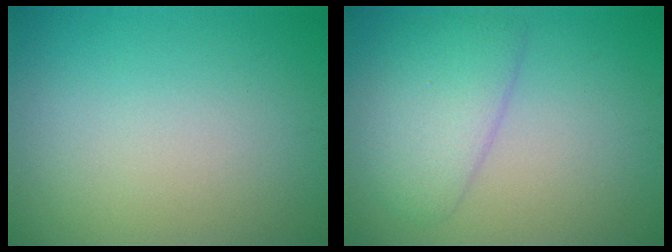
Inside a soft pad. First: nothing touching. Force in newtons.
{"total": 4.3, "press": 4.3, "slide": 0.3}